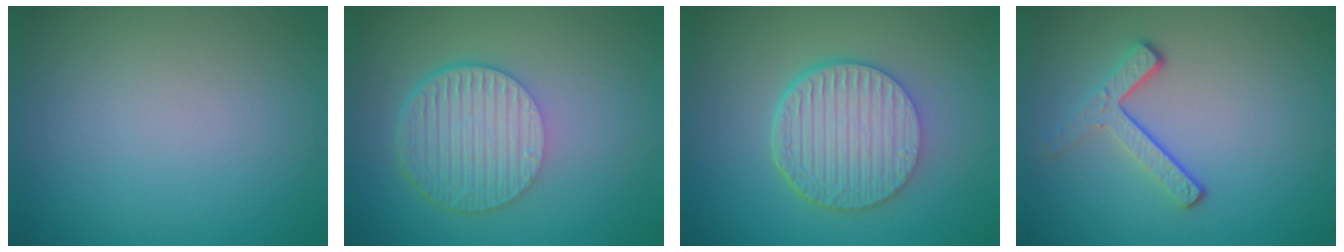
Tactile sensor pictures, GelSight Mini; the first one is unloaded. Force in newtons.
{"total": 6.5, "press": 4.5, "slide": 4.7}
{"total": 6.5, "press": 4.8, "slide": 4.5}
{"total": 3.0, "press": 2.2, "slide": 2.0}